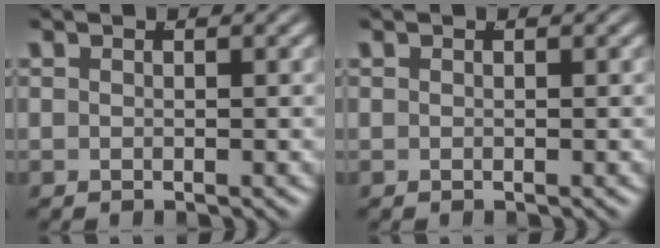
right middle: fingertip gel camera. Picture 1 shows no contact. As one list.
[{"total": 0.0}]